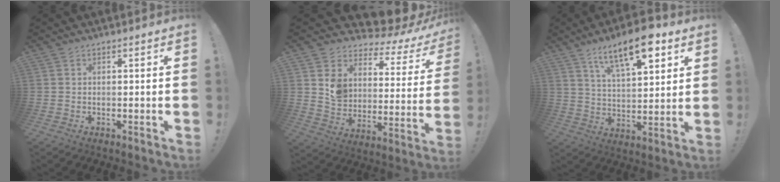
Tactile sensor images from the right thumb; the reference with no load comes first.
{"total": 7.2, "force": [5.5, 4.0, 2.5], "torque": [-0.053, -0.072, 0.092]}
{"total": 15.7, "force": [8.8, 5.9, 11.6], "torque": [-0.185, -0.033, 0.145]}